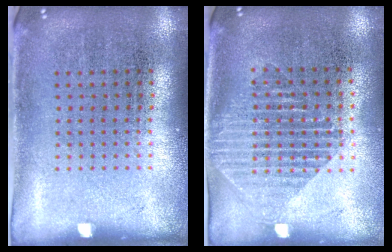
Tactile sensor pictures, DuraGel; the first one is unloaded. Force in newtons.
{"total": 1.6, "press": 1.3, "slide": 0.8}